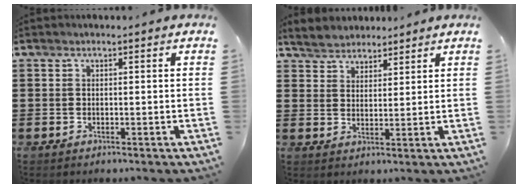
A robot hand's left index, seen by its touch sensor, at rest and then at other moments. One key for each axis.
{"total": 3.4, "fx": 3.2, "fy": 1.3, "fz": -0.4, "tx": -0.009, "ty": -0.003, "tz": 0.059}